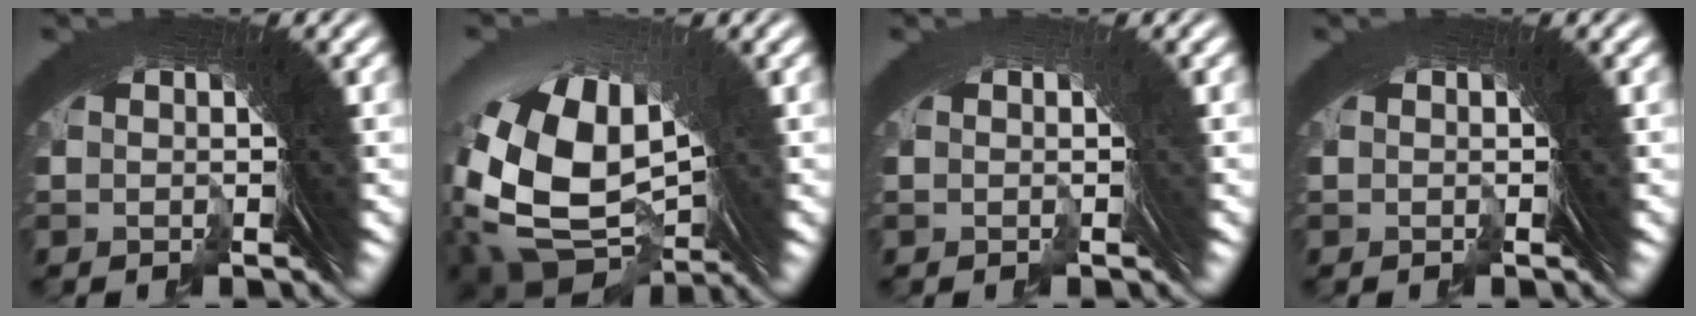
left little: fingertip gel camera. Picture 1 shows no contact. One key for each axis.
{"total": 10.4, "fx": -1.9, "fy": 7.4, "fz": 7.0, "tx": -0.170, "ty": -0.060, "tz": 0.002}
{"total": 1.0, "fx": -0.7, "fy": -0.5, "fz": -0.5, "tx": 0.014, "ty": 0.009, "tz": -0.012}
{"total": 0.0}